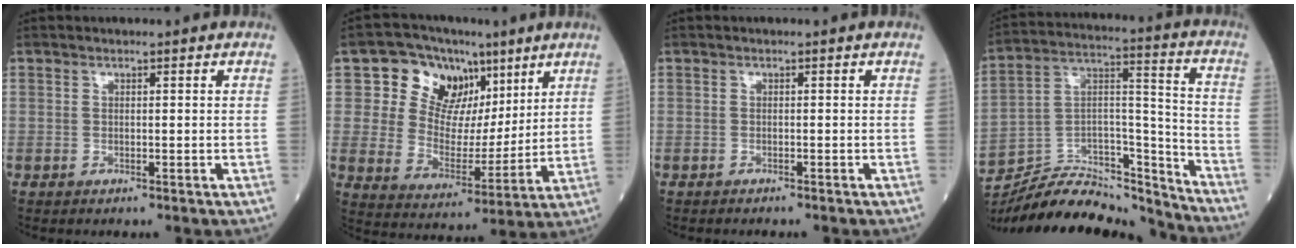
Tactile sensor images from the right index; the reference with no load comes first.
{"total": 12.6, "force": [6.3, 9.2, 5.8], "torque": [-0.097, 0.027, 0.119]}
{"total": 1.7, "force": [-1.6, 0.2, 0.6], "torque": [-0.011, -0.001, -0.020]}
{"total": 22.3, "force": [-21.1, 4.2, 5.9], "torque": [-0.119, 0.039, -0.344]}